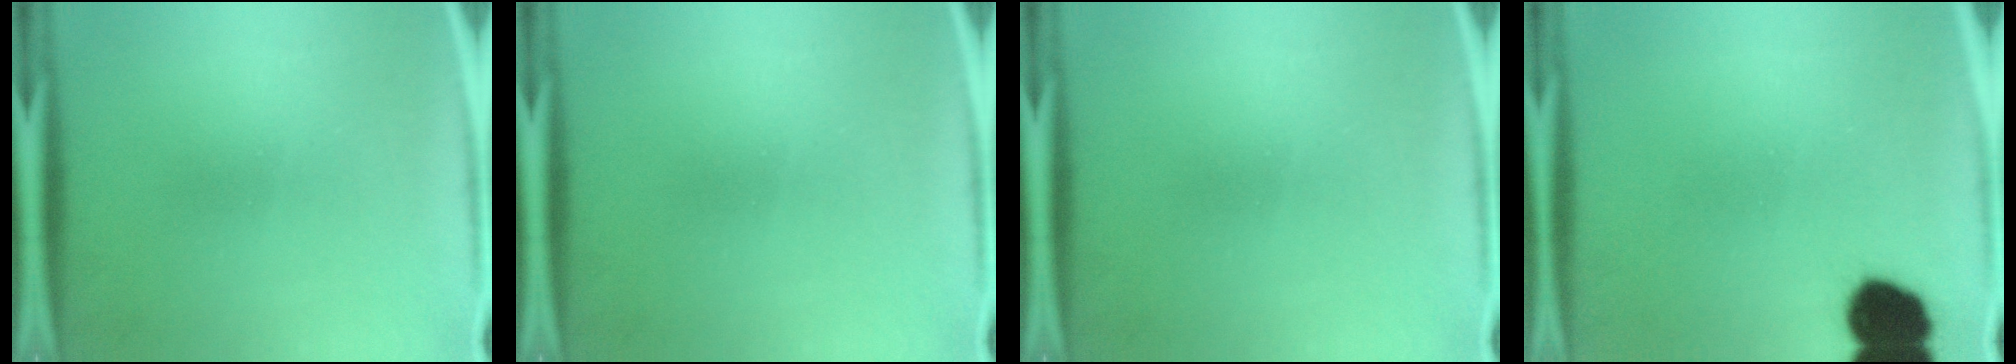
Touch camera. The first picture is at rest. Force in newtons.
{"total": 0.0}
{"total": 0.0}
{"total": 12.4}